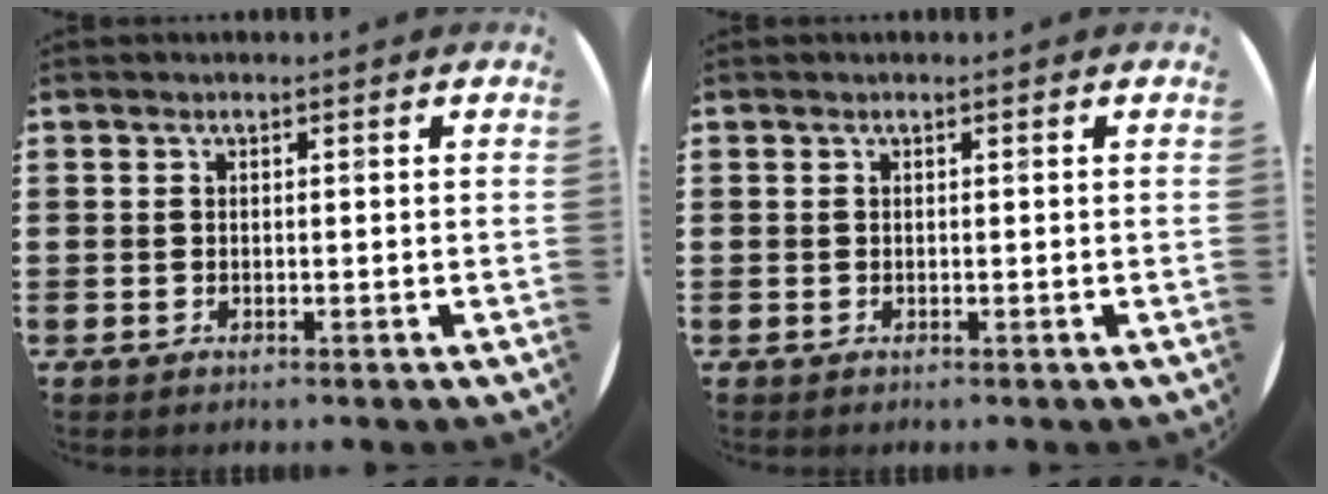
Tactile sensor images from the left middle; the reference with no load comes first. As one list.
[{"total": 0.0}]